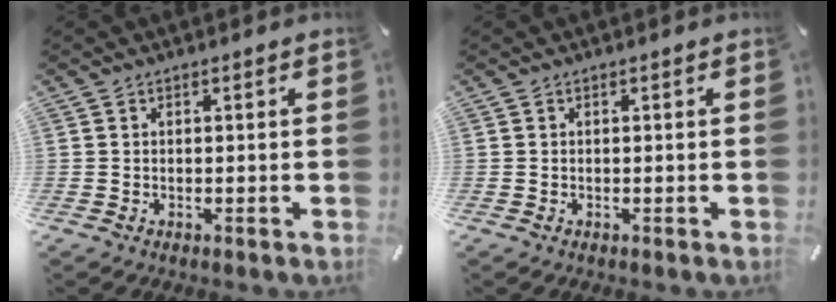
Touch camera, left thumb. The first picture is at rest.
{"total": 0.0}